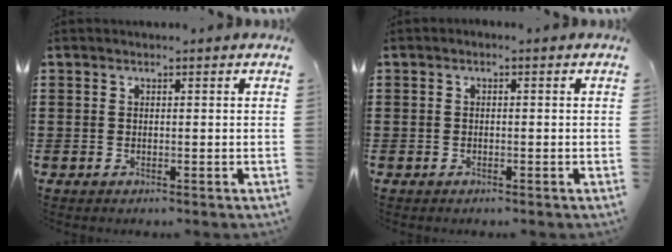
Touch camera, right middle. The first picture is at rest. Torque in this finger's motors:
{"motor_torque": [0.00, 0.00, 0.00, 0.00]}